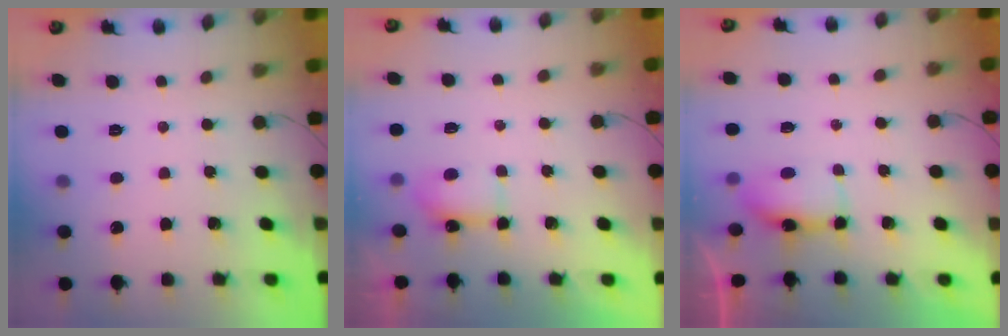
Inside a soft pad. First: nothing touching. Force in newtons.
{"total": 4.2, "press": 4.0, "slide": 1.0}
{"total": 12.4, "press": 6.7, "slide": 10.4}